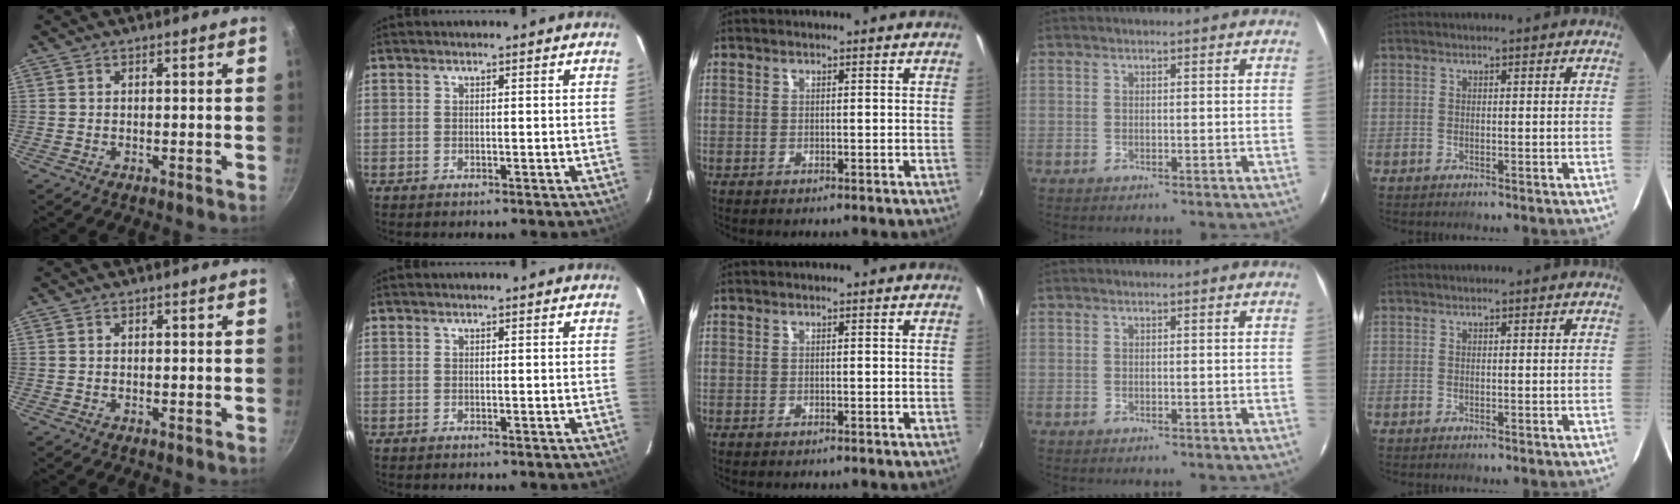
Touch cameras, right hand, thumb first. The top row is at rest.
{}